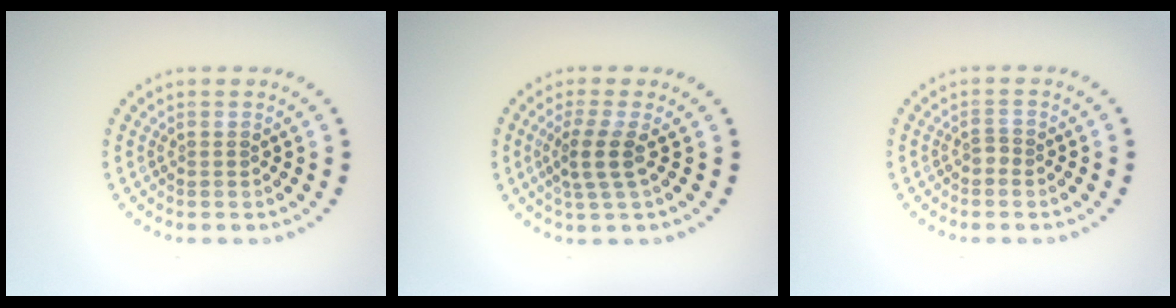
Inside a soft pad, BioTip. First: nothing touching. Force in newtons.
{"total": 2.5, "press": 1.9, "slide": 1.6}
{"total": 0.9, "press": 0.5, "slide": 0.7}